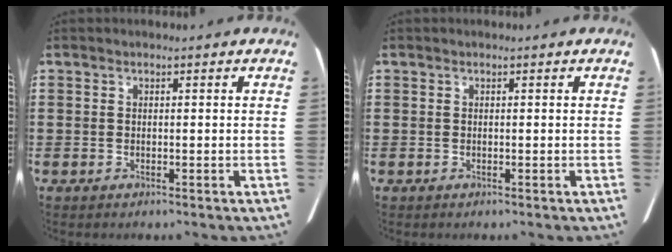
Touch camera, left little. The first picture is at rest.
{"total": 0.0}